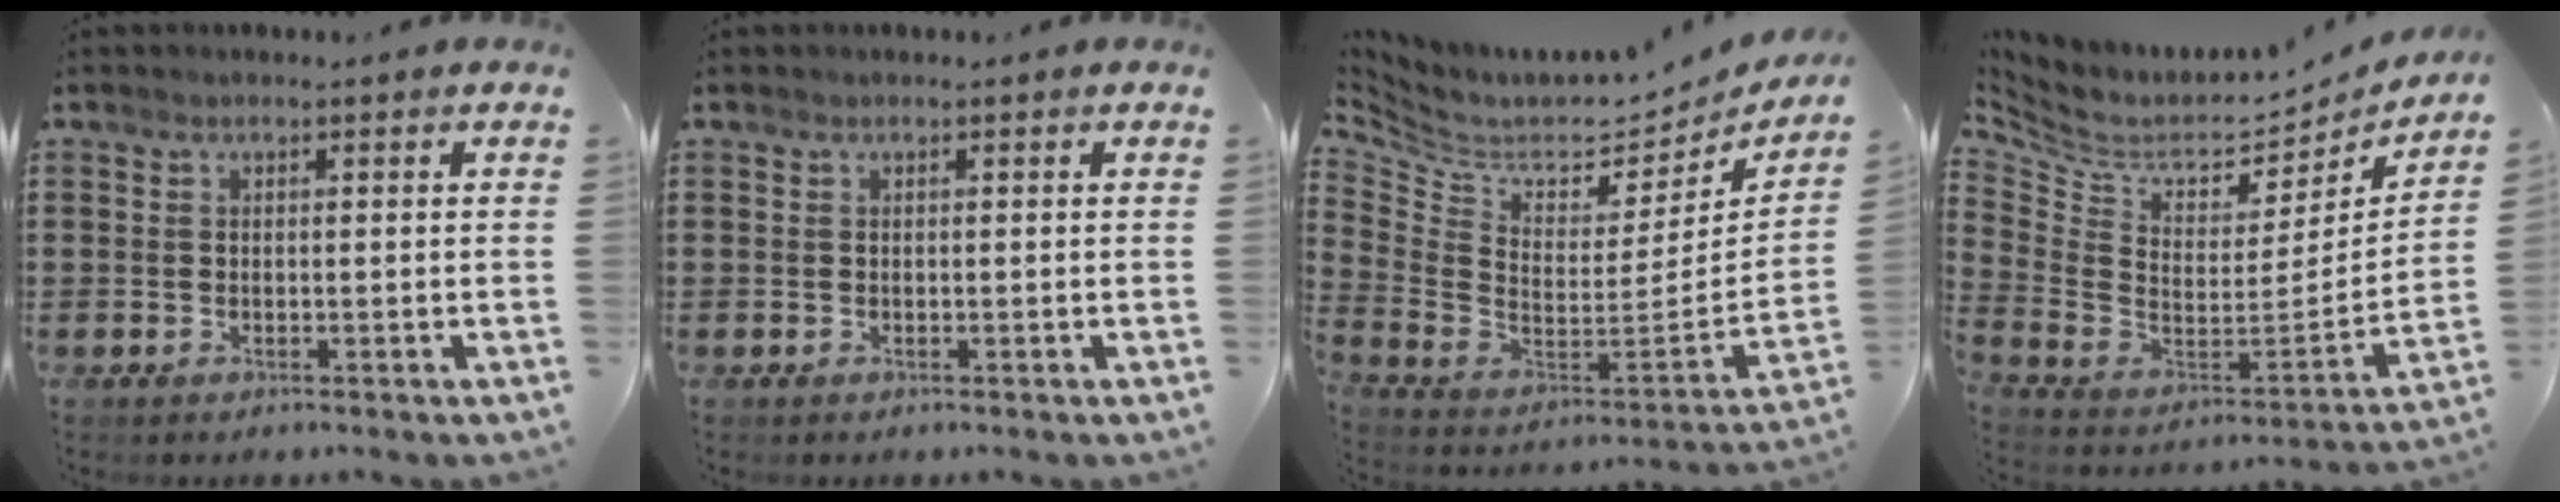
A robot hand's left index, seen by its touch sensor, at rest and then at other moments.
{"total": 0.0}
{"total": 5.2, "force": [4.7, 1.7, 1.5], "torque": [-0.065, -0.059, 0.078]}
{"total": 4.4, "force": [3.6, 2.1, 1.5], "torque": [-0.059, -0.051, 0.058]}